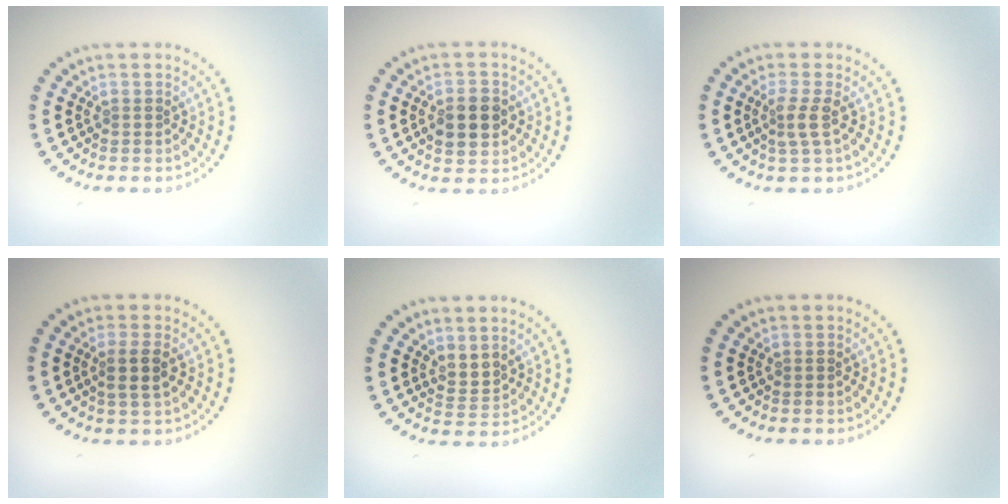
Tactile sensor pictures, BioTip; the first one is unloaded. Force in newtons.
{"total": 3.8, "press": 3.8, "slide": 0.1}
{"total": 1.9, "press": 1.4, "slide": 1.3}
{"total": 2.0, "press": 1.8, "slide": 0.9}
{"total": 1.7, "press": 1.4, "slide": 1.0}
{"total": 0.0}